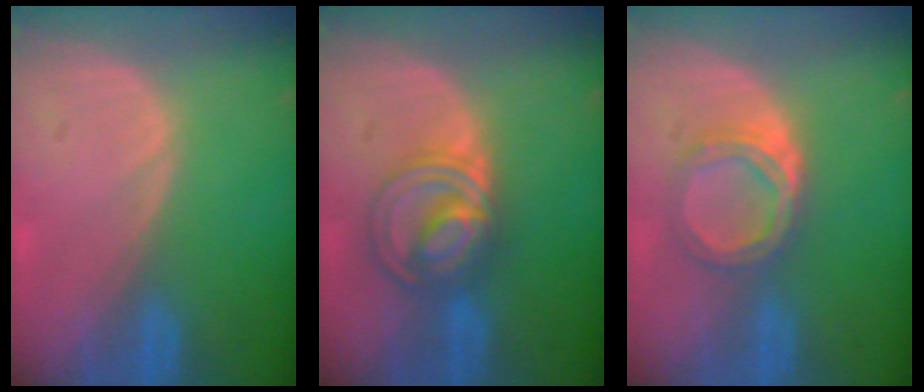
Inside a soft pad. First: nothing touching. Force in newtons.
{"total": 6.8, "press": 6.8, "slide": 0.3}
{"total": 5.6, "press": 5.0, "slide": 2.5}